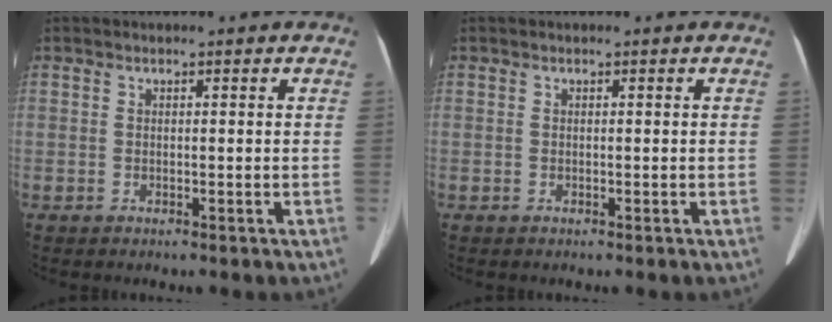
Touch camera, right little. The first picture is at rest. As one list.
[{"total": 0.0}]